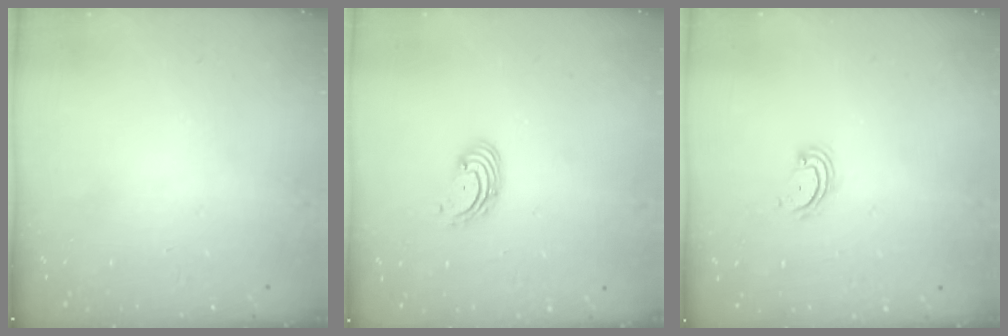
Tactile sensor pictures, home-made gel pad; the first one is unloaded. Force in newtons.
{"total": 2.7, "press": 2.7, "slide": 0.1}
{"total": 4.5, "press": 4.5, "slide": 0.4}